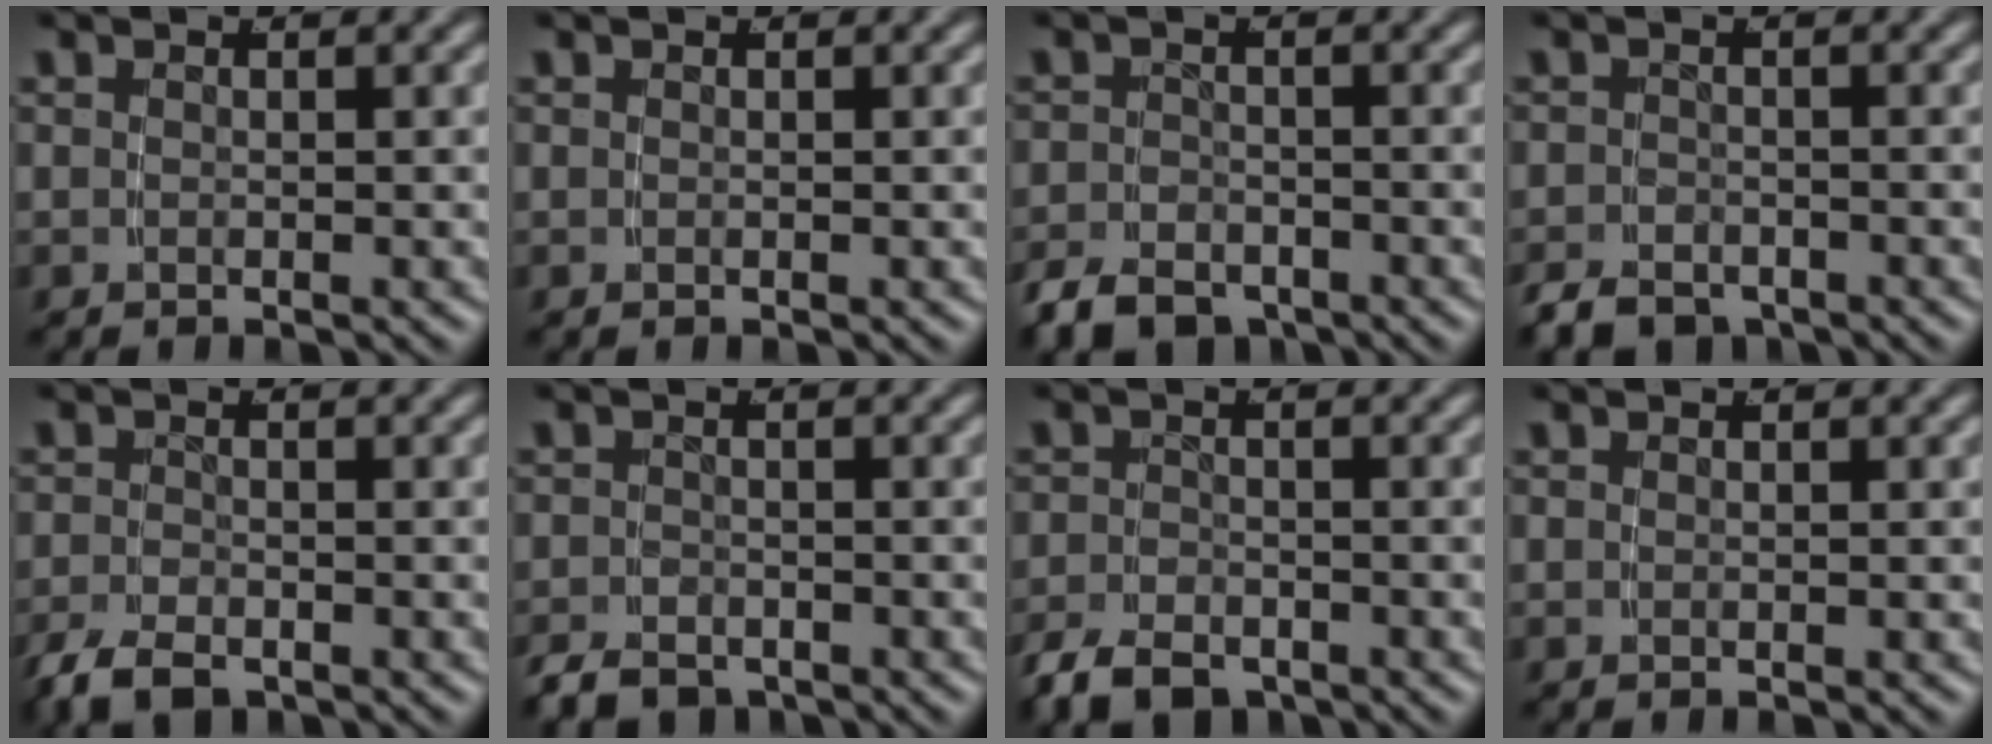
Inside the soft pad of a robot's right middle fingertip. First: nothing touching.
{"total": 0.0}
{"total": 4.8, "force": [-3.8, 2.4, 1.7], "torque": [-0.018, -0.012, -0.063]}
{"total": 4.0, "force": [-3.3, 1.9, 1.2], "torque": [-0.012, -0.012, -0.054]}
{"total": 3.5, "force": [-2.5, 1.7, 1.7], "torque": [-0.042, -0.017, -0.038]}
{"total": 3.6, "force": [-2.9, 1.7, 1.1], "torque": [-0.013, -0.011, -0.048]}
{"total": 4.3, "force": [-3.3, 2.1, 1.7], "torque": [-0.028, -0.012, -0.055]}
{"total": 0.0}